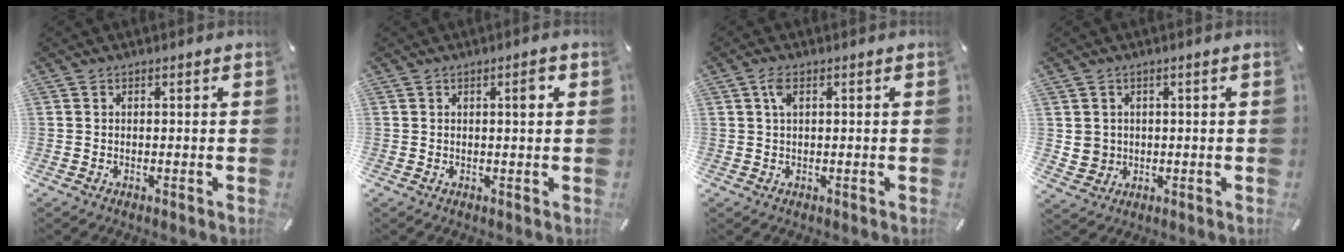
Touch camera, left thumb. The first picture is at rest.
{"total": 2.9, "force": [1.0, 0.7, 2.7], "torque": [-0.037, -0.001, 0.010]}
{"total": 2.8, "force": [1.0, 1.0, 2.4], "torque": [-0.052, 0.007, 0.016]}
{"total": 4.1, "force": [0.7, 4.0, 0.3], "torque": [-0.007, 0.006, 0.016]}